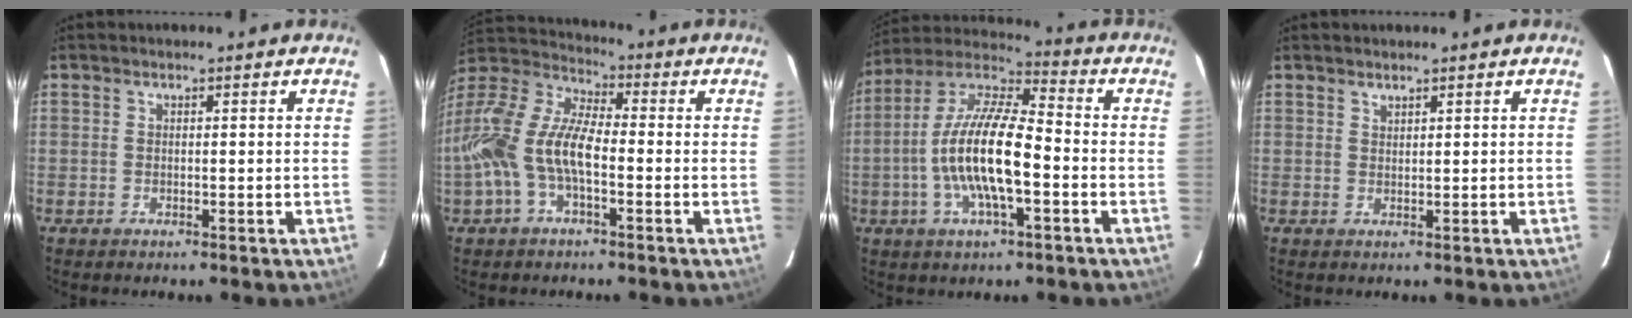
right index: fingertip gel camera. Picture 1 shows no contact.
{"total": 15.9, "force": [-3.6, 7.1, 13.7], "torque": [-0.287, 0.009, -0.078]}
{"total": 15.8, "force": [-3.4, 4.5, 14.8], "torque": [-0.286, 0.000, -0.071]}
{"total": 0.8, "force": [0.8, 0.2, 0.1], "torque": [-0.002, 0.002, 0.016]}